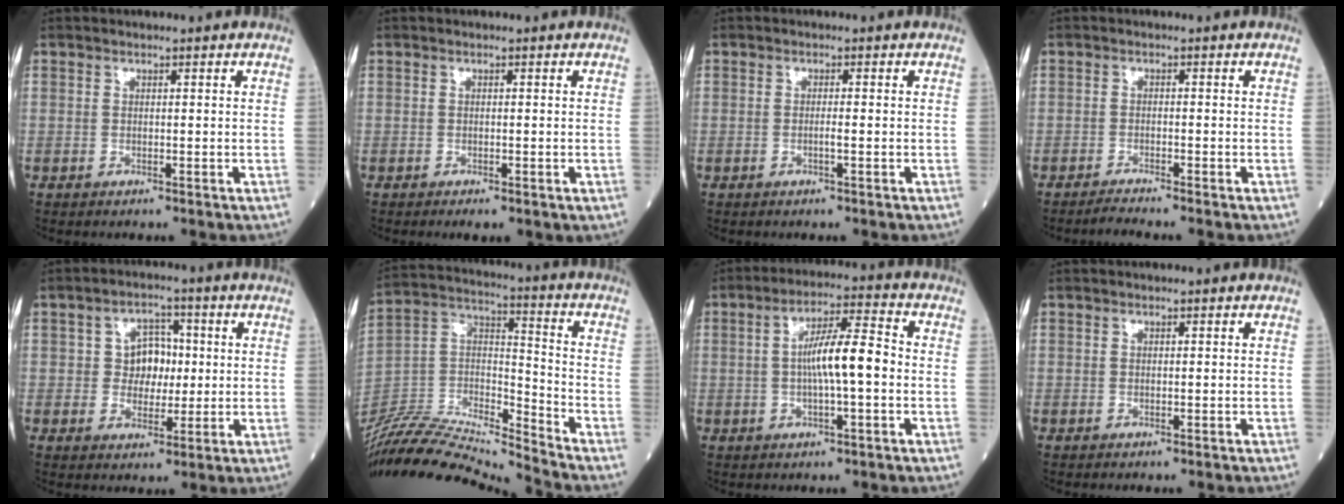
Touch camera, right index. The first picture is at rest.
{"total": 1.9, "force": [-1.1, 0.6, 1.4], "torque": [-0.016, -0.004, -0.014]}
{"total": 1.1, "force": [-0.4, -0.1, 1.0], "torque": [-0.016, 0.000, -0.008]}
{"total": 2.3, "force": [-2.1, -0.8, 0.5], "torque": [-0.016, -0.007, -0.037]}
{"total": 5.5, "force": [0.6, 4.2, 3.5], "torque": [-0.052, 0.014, 0.011]}
{"total": 21.0, "force": [-20.1, -0.4, 6.2], "torque": [-0.132, 0.014, -0.355]}
{"total": 8.6, "force": [-0.4, 1.0, 8.5], "torque": [-0.150, 0.015, -0.014]}
{"total": 0.0}